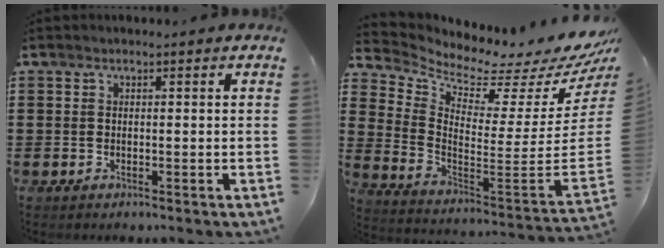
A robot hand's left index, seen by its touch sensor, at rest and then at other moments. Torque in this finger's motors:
{"motor_torque": [1.07, -1.07, 0.09, -0.02]}